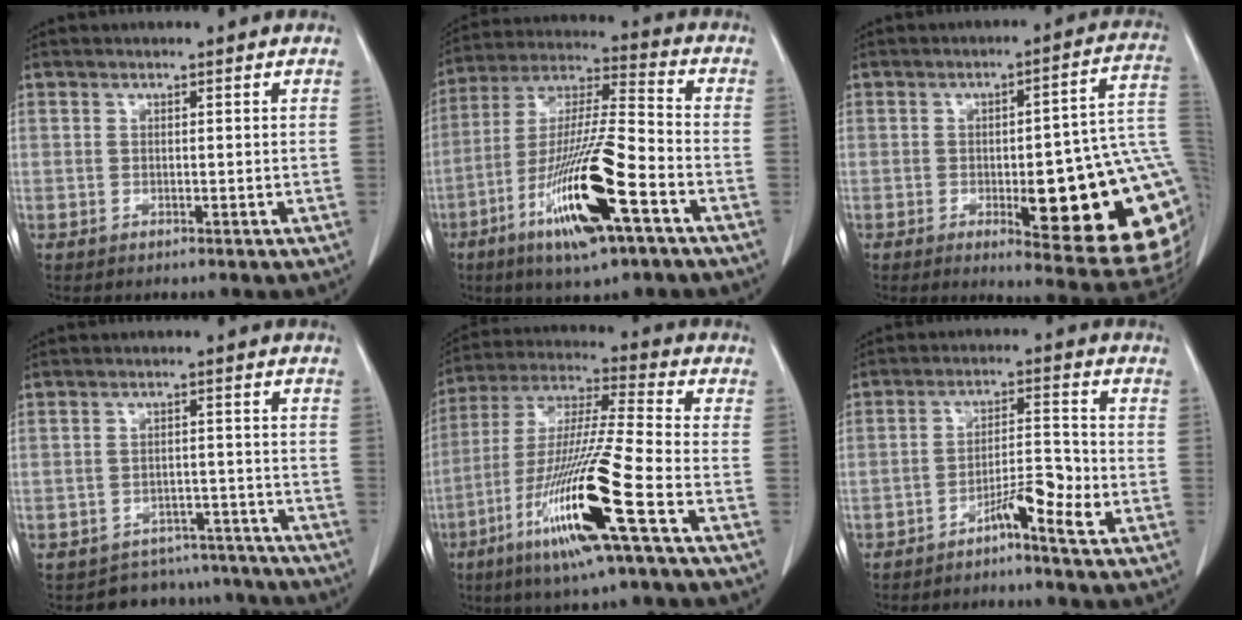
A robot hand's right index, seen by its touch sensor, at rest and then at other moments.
{"total": 18.0, "force": [-8.1, 2.1, 16.0], "torque": [-0.324, -0.023, -0.145]}
{"total": 23.3, "force": [-3.8, 4.6, 22.5], "torque": [-0.185, 0.009, -0.038]}
{"total": 9.7, "force": [-8.9, 3.8, -0.7], "torque": [0.026, 0.036, -0.104]}
{"total": 17.9, "force": [-7.8, -0.5, 16.1], "torque": [-0.340, -0.031, -0.151]}
{"total": 5.6, "force": [-3.3, 0.4, 4.6], "torque": [-0.075, 0.011, -0.058]}